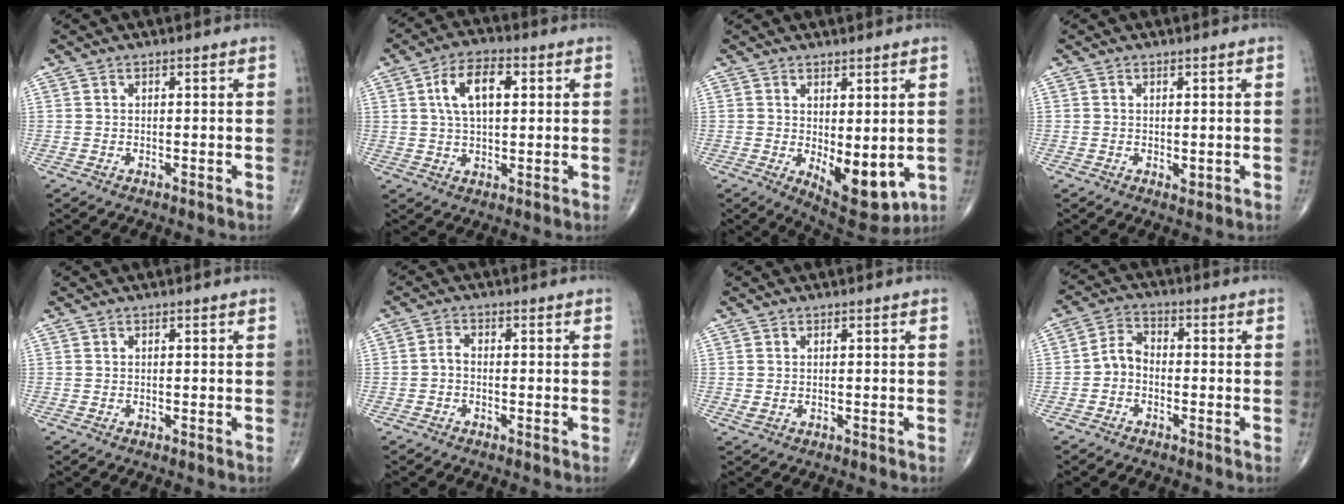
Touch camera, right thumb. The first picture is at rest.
{"total": 9.1, "force": [2.3, 4.7, 7.4], "torque": [-0.124, 0.010, 0.038]}
{"total": 10.1, "force": [-1.4, 4.6, 8.9], "torque": [-0.102, -0.022, -0.002]}
{"total": 1.1, "force": [-0.1, 0.7, 0.9], "torque": [-0.010, -0.003, -0.002]}
{"total": 0.0}
{"total": 1.9, "force": [-0.6, 1.2, 1.4], "torque": [-0.023, 0.009, -0.018]}
{"total": 1.0, "force": [0.1, 0.7, 0.7], "torque": [-0.016, 0.002, 0.006]}
{"total": 4.5, "force": [-1.4, 3.4, 2.5], "torque": [-0.034, 0.021, -0.039]}